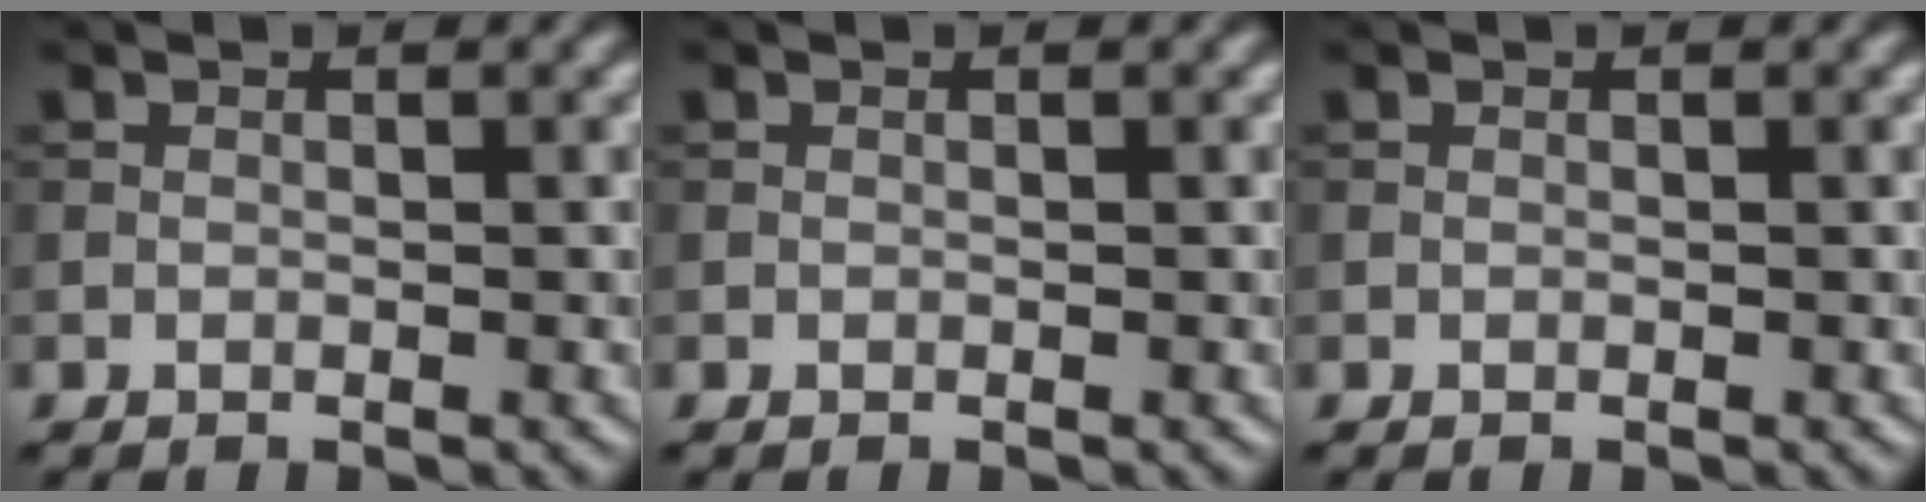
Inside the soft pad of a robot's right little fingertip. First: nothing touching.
{"total": 0.0}
{"total": 0.0}